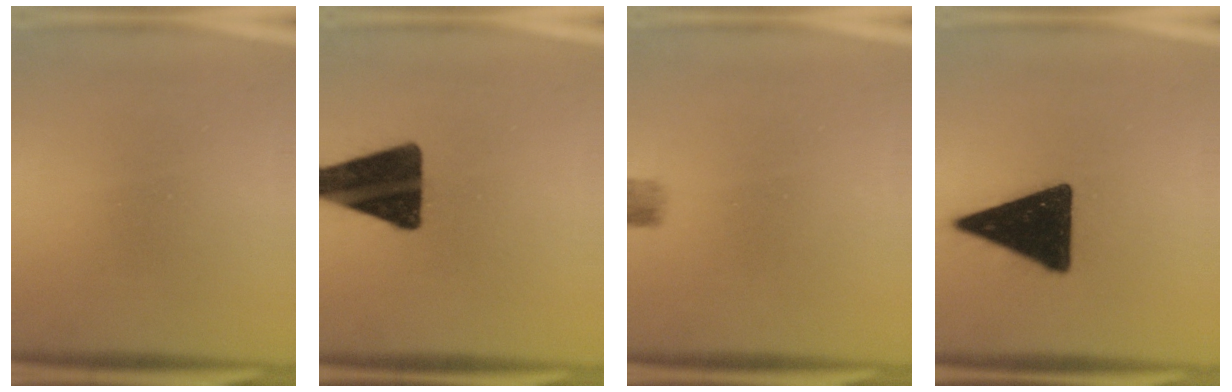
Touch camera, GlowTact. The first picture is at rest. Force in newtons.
{"total": 17.1}
{"total": 2.2}
{"total": 17.1}